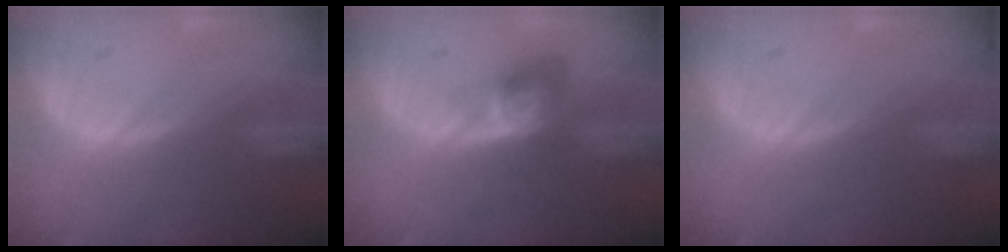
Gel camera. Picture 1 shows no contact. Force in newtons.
{"total": 4.0, "press": 4.0, "slide": 0.2}
{"total": 0.0}